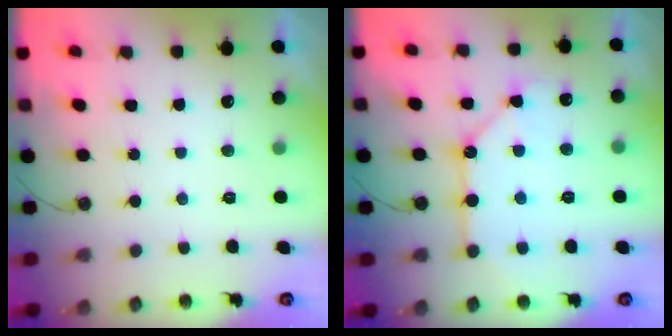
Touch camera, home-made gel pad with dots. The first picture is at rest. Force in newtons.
{"total": 12.9, "press": 12.9, "slide": 1.3}